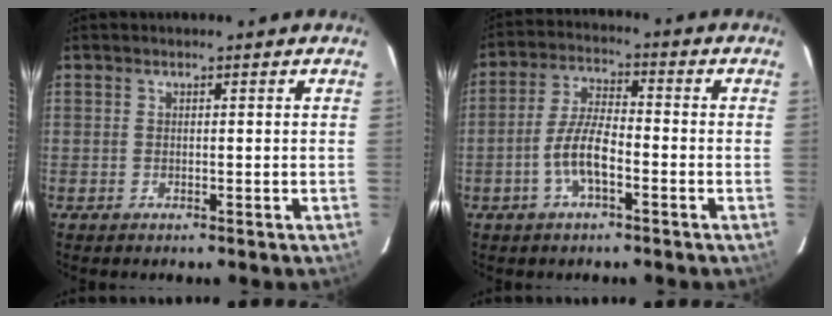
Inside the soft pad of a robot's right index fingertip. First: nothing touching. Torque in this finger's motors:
{"motor_torque": [0.99, -0.80, 0.65, 0.17]}